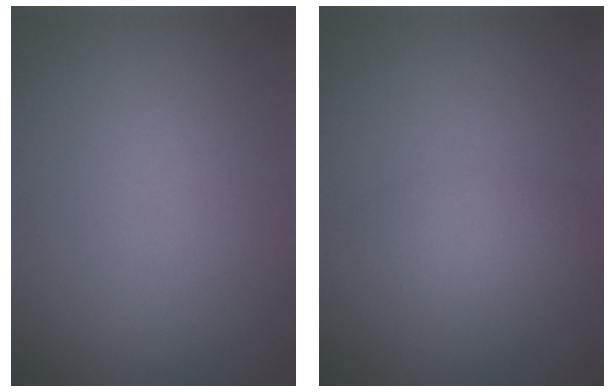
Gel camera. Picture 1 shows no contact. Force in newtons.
{"total": 2.3, "press": 2.3, "slide": 0.0}